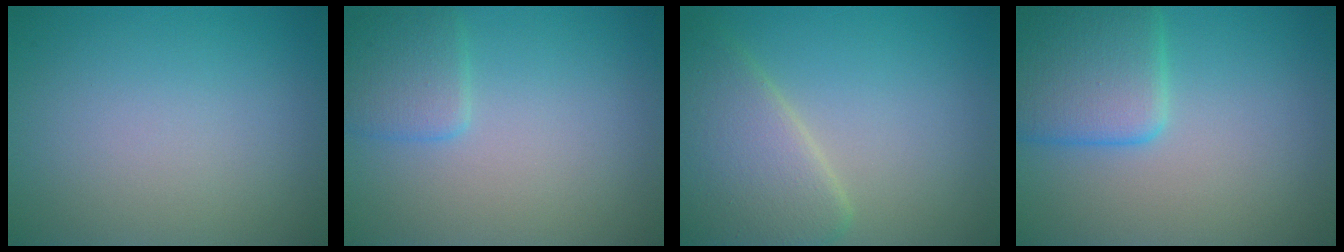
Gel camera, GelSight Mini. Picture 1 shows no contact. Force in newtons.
{"total": 2.3, "press": 2.3, "slide": 0.1}
{"total": 6.0, "press": 6.0, "slide": 0.3}
{"total": 5.6, "press": 5.6, "slide": 0.3}